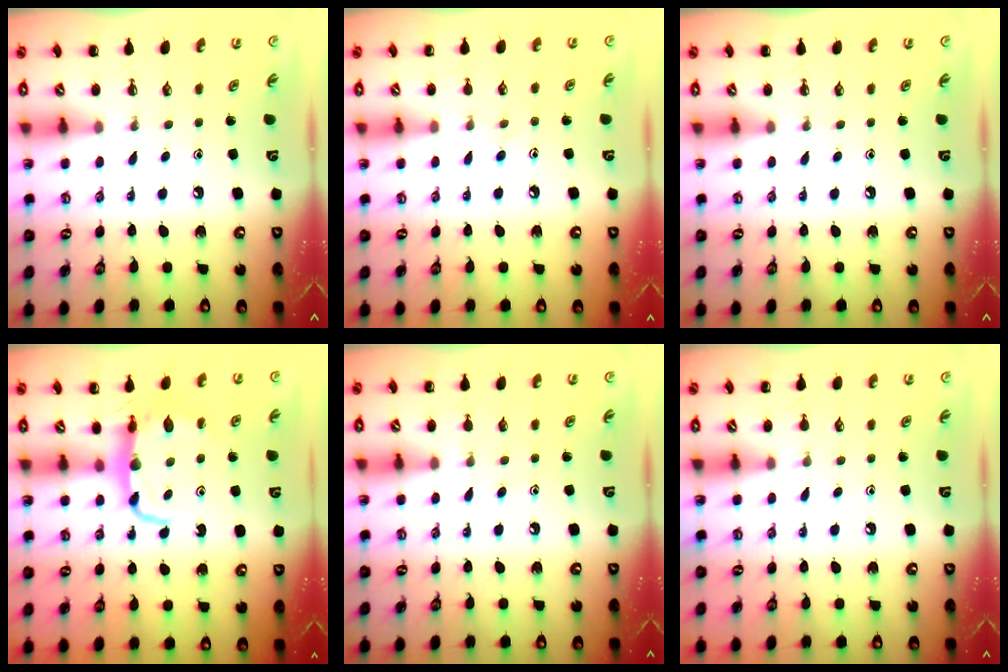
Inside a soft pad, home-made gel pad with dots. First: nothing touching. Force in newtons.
{"total": 6.0, "press": 5.6, "slide": 2.1}
{"total": 0.0}
{"total": 6.9, "press": 6.9, "slide": 1.0}
{"total": 4.5, "press": 4.3, "slide": 1.4}
{"total": 3.3, "press": 3.1, "slide": 1.2}